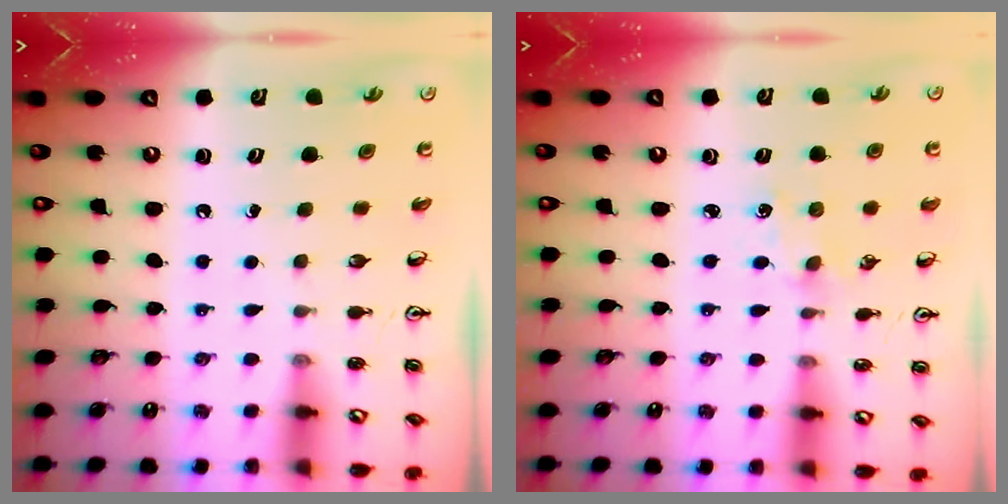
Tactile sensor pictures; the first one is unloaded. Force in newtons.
{"total": 1.0, "press": 0.9, "slide": 0.4}